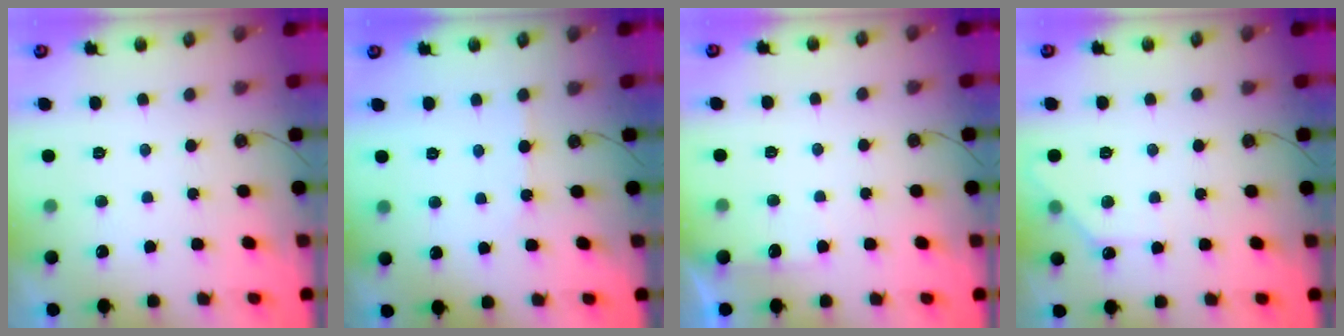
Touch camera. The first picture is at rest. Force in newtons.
{"total": 2.8, "press": 2.8, "slide": 0.4}
{"total": 3.8, "press": 3.8, "slide": 0.3}
{"total": 5.7, "press": 5.7, "slide": 0.8}